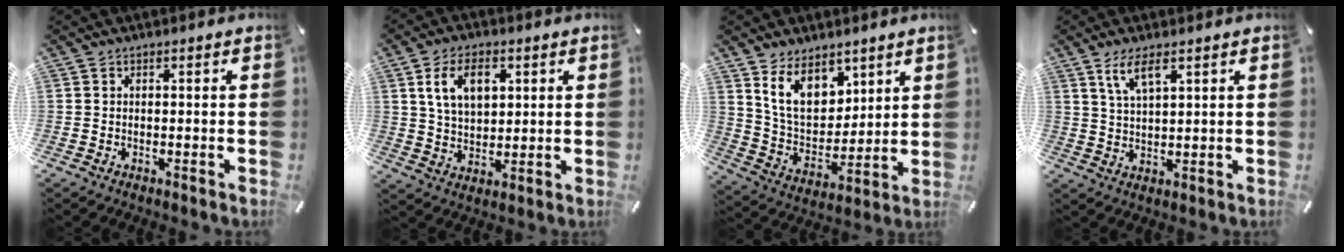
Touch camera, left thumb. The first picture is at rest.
{"total": 9.0, "force": [3.3, 6.0, 5.9], "torque": [-0.114, 0.005, 0.055]}
{"total": 12.2, "force": [7.5, 8.0, 5.4], "torque": [-0.098, -0.041, 0.144]}
{"total": 5.6, "force": [3.3, 1.7, 4.2], "torque": [-0.092, 0.003, 0.059]}